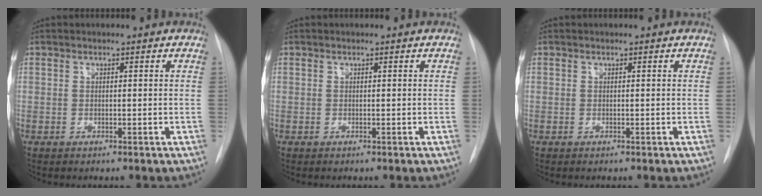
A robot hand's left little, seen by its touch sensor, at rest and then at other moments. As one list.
[{"total": 0.0}, {"total": 0.0}]